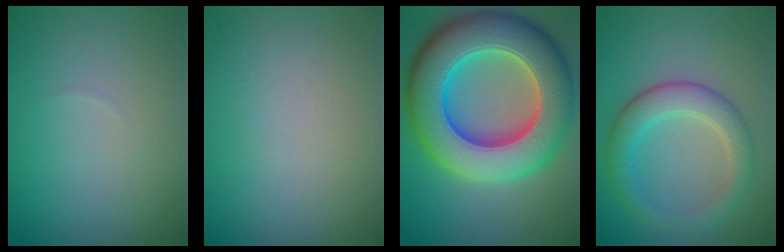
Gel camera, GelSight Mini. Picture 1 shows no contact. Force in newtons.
{"total": 0.0}
{"total": 13.6, "press": 13.6, "slide": 0.7}
{"total": 4.0, "press": 4.0, "slide": 0.1}